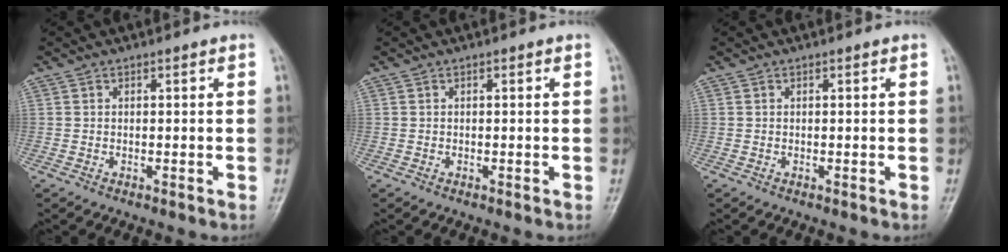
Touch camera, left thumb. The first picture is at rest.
{"total": 0.0}
{"total": 0.0}